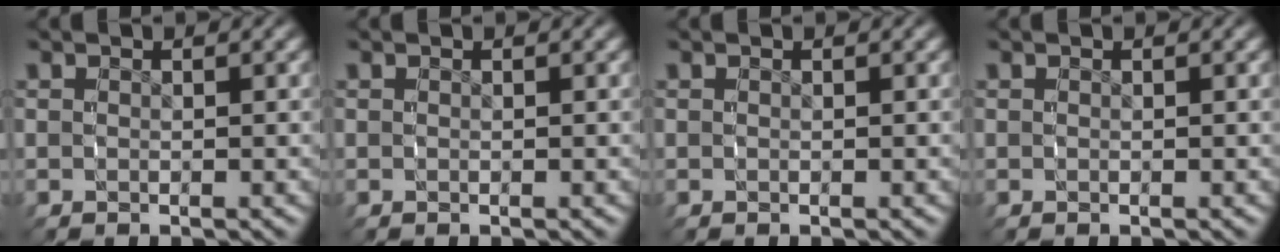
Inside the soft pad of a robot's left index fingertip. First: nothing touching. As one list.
[{"total": 0.0}, {"total": 0.0}, {"total": 0.0}]